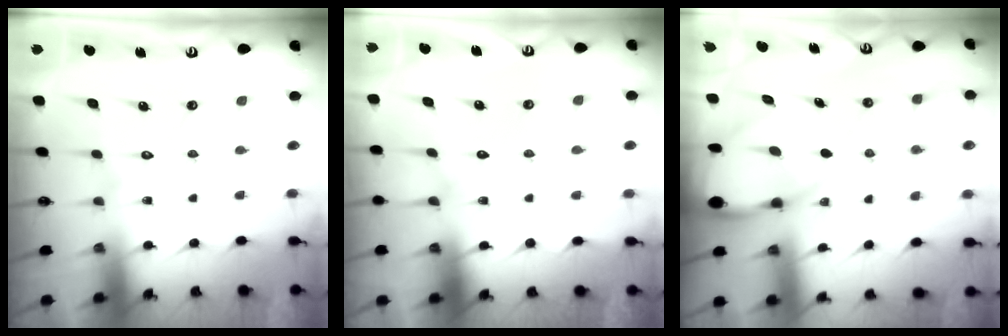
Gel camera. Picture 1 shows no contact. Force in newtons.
{"total": 4.4, "press": 4.4, "slide": 0.5}
{"total": 5.5, "press": 5.5, "slide": 0.7}